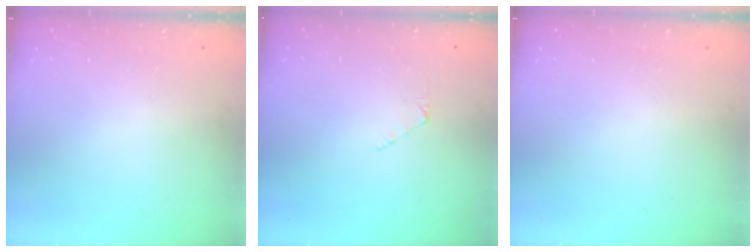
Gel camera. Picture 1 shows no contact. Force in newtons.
{"total": 3.2, "press": 3.2, "slide": 0.1}
{"total": 0.0}